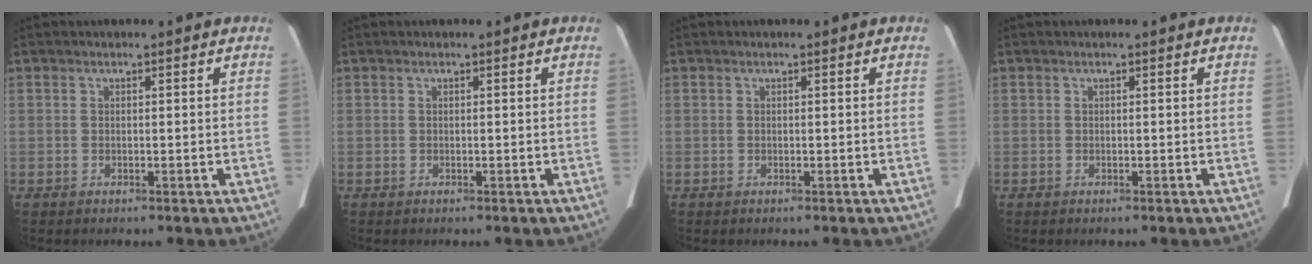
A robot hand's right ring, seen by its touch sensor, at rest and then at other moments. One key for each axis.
{"total": 0.0}
{"total": 0.0}
{"total": 0.0}